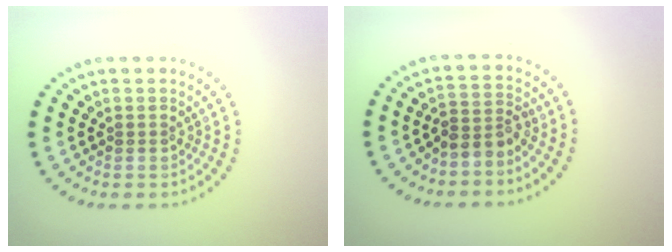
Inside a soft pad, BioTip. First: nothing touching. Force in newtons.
{"total": 2.3, "press": 1.8, "slide": 1.5}